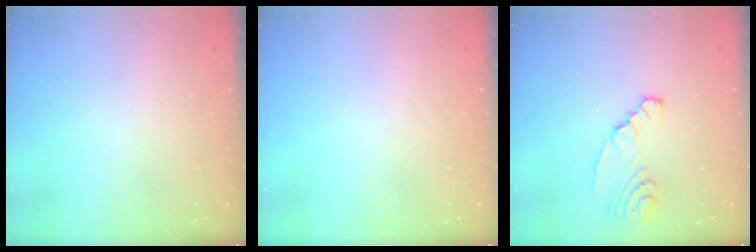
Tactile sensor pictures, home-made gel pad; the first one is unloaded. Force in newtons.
{"total": 0.0}
{"total": 7.0, "press": 5.4, "slide": 4.4}